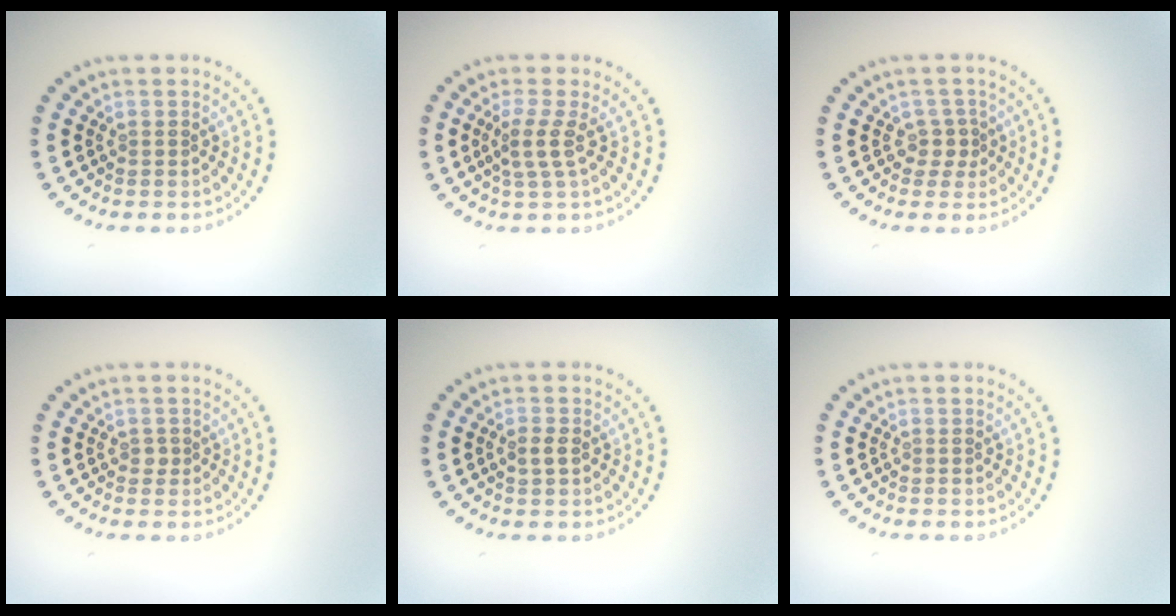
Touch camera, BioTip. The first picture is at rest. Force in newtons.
{"total": 2.1, "press": 1.6, "slide": 1.4}
{"total": 1.6, "press": 1.2, "slide": 1.1}
{"total": 0.7, "press": 0.6, "slide": 0.4}
{"total": 1.3, "press": 1.3, "slide": 0.2}
{"total": 0.0}